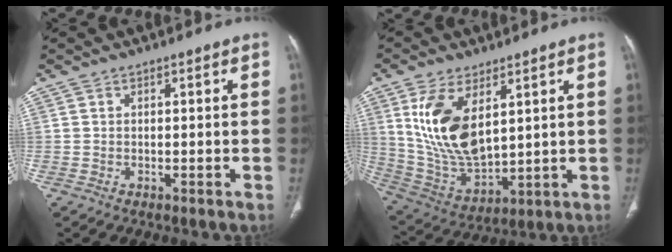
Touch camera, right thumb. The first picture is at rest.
{"total": 15.8, "force": [5.5, 8.1, 12.5], "torque": [-0.235, -0.025, 0.126]}